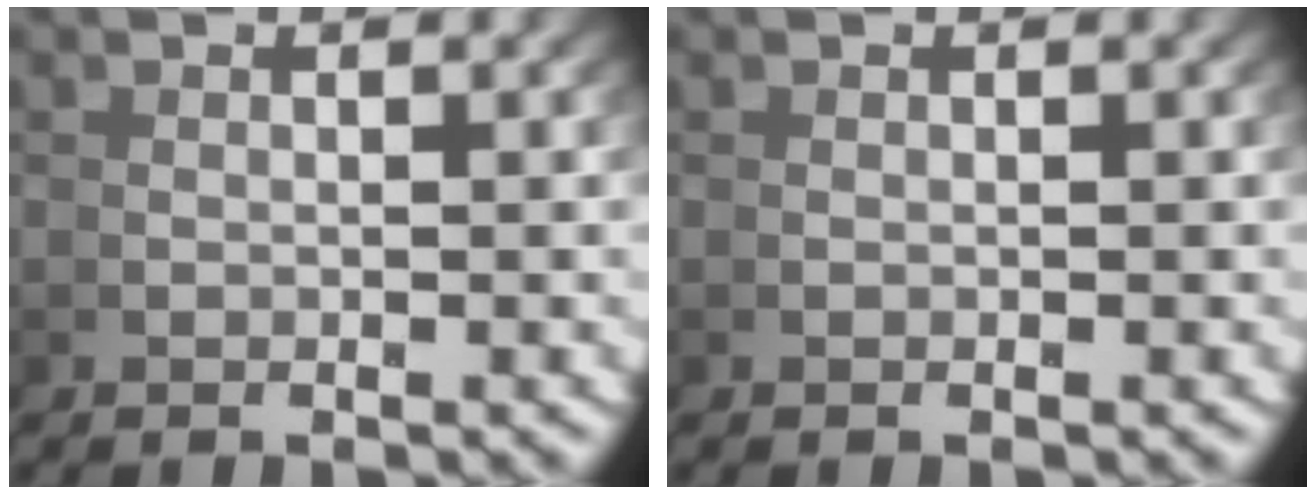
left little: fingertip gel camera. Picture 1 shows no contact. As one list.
[{"total": 0.0}]